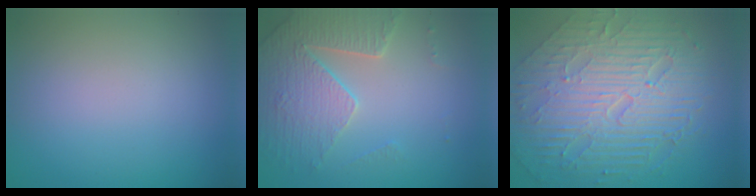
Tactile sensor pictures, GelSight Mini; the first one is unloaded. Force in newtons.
{"total": 3.9, "press": 3.8, "slide": 0.8}
{"total": 10.3, "press": 6.8, "slide": 7.8}